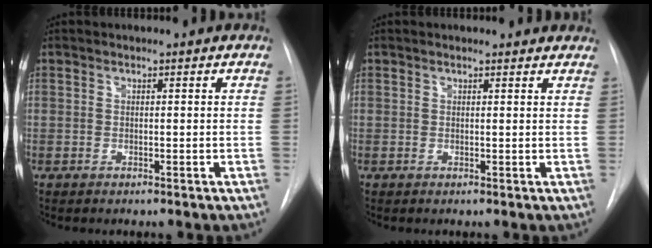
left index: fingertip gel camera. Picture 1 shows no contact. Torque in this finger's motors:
{"motor_torque": [0.33, -0.47, -0.02, 0.00]}